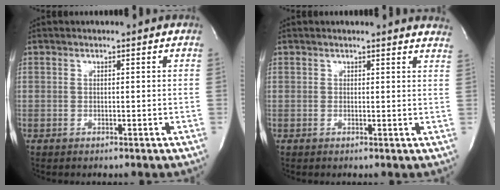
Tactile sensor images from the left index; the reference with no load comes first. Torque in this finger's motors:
{"motor_torque": [0.24, -0.29, 0.02, -0.01]}